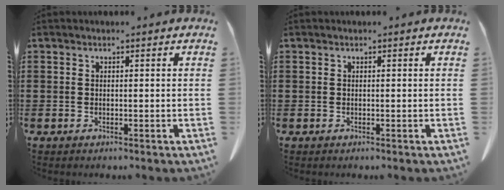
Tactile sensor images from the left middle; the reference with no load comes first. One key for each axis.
{"total": 0.0}